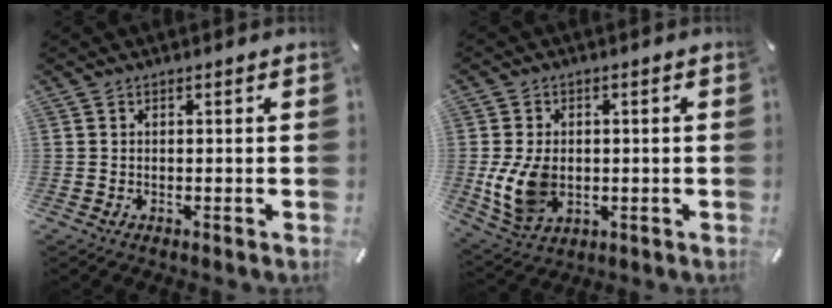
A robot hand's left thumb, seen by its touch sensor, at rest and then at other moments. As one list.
[{"total": 10.0, "force": [-1.0, 7.5, 6.6], "torque": [-0.140, 0.000, -0.016]}]